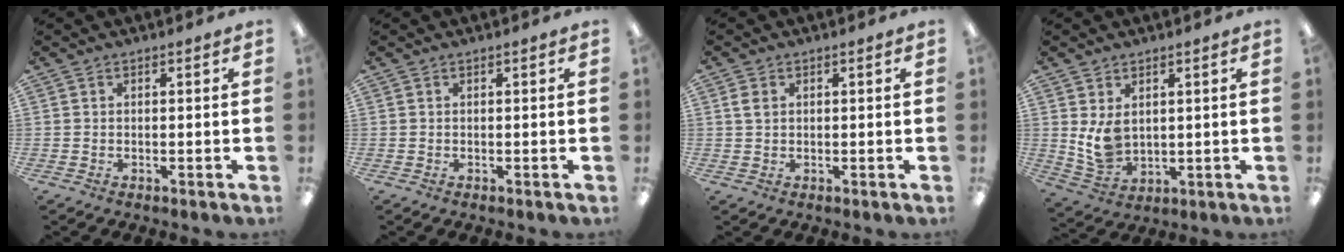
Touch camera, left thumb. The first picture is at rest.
{"total": 0.0}
{"total": 2.4, "force": [0.7, 1.6, 1.6], "torque": [-0.026, 0.003, 0.010]}
{"total": 7.1, "force": [2.2, 5.0, 4.6], "torque": [-0.103, -0.012, 0.039]}